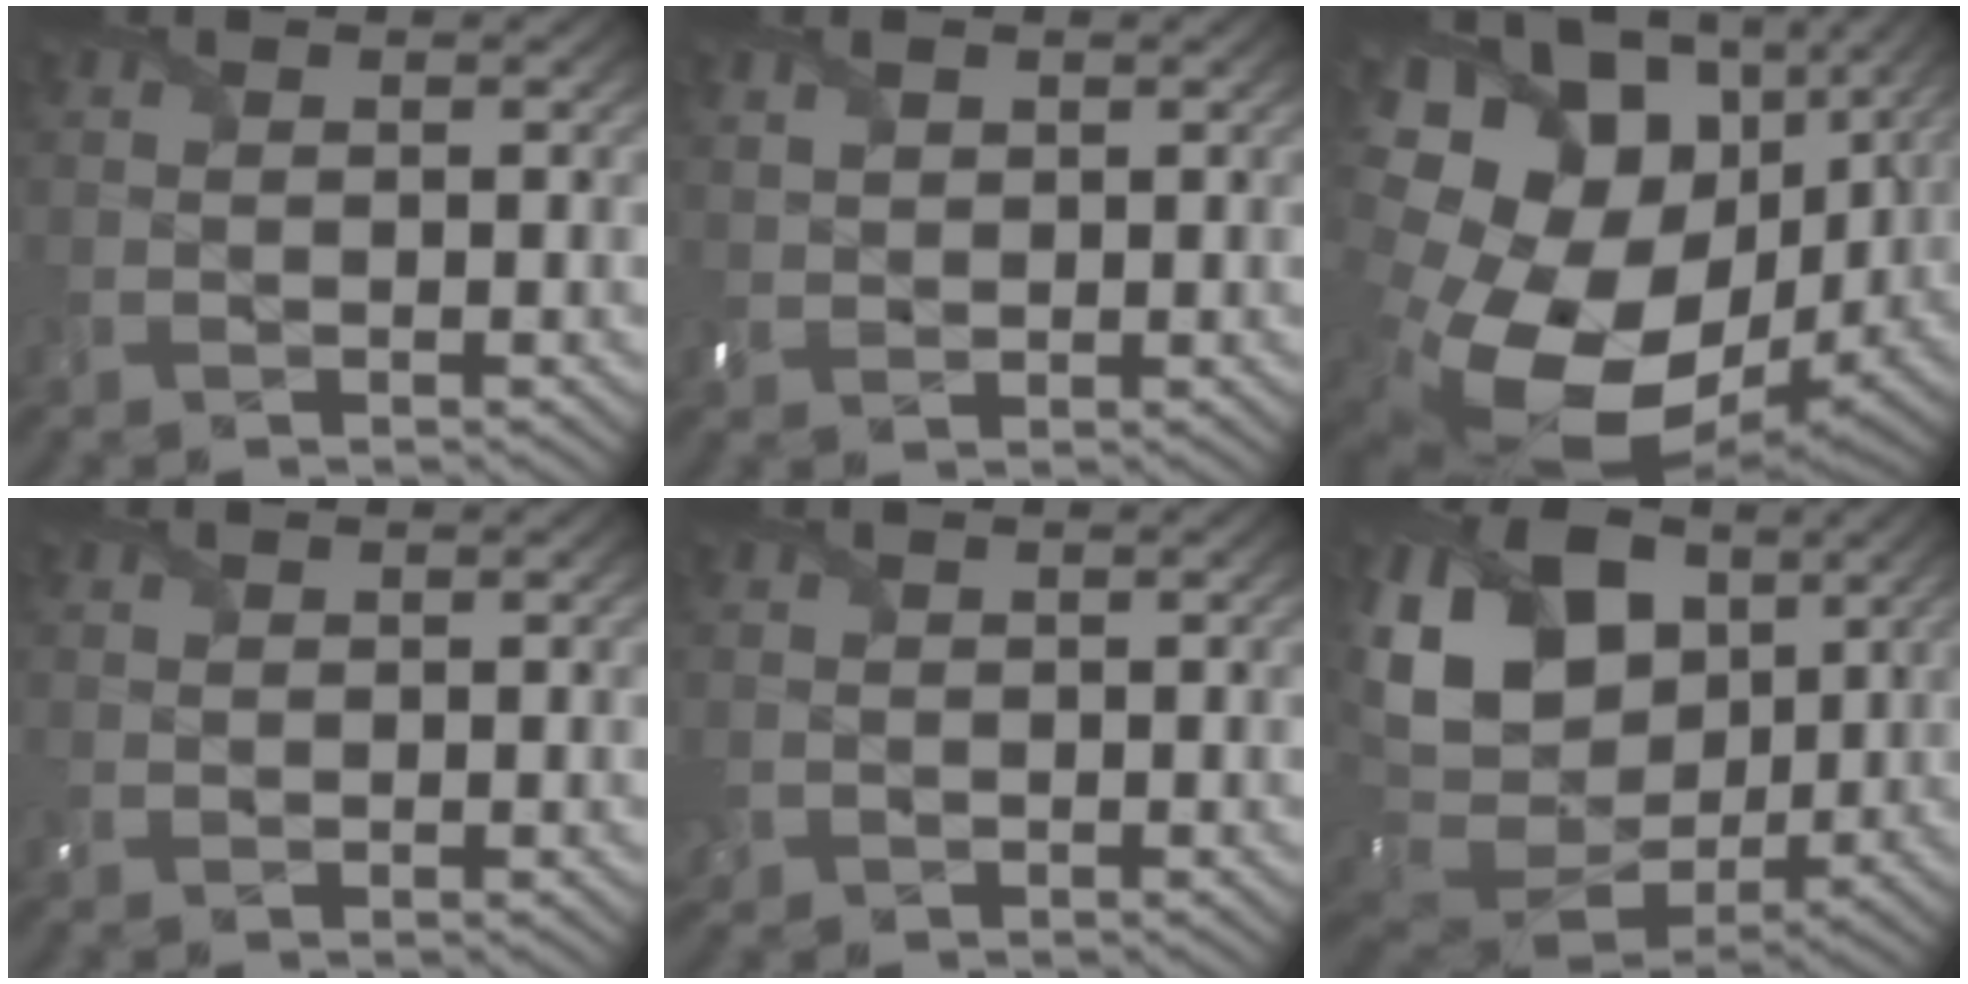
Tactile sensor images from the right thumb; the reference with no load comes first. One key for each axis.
{"total": 2.2, "fx": 1.2, "fy": 1.4, "fz": 1.1, "tx": -0.032, "ty": 0.001, "tz": 0.025}
{"total": 20.5, "fx": 0.3, "fy": 15.5, "fz": 13.4, "tx": -0.310, "ty": -0.058, "tz": 0.059}
{"total": 0.7, "fx": 0.6, "fy": 0.4, "fz": 0.2, "tx": -0.010, "ty": 0.002, "tz": 0.014}
{"total": 1.9, "fx": 0.3, "fy": 1.9, "fz": 0.5, "tx": -0.026, "ty": -0.004, "tz": 0.001}
{"total": 17.4, "fx": 4.7, "fy": 12.5, "fz": 11.1, "tx": -0.268, "ty": 0.008, "tz": 0.104}